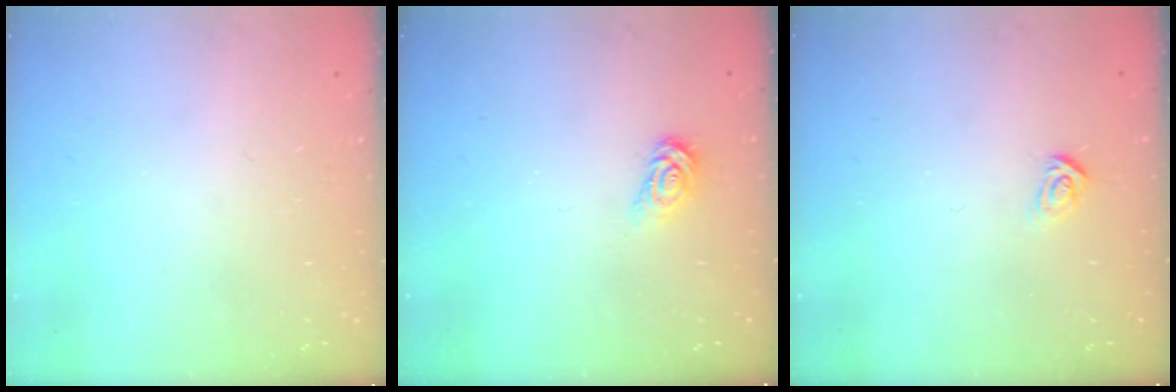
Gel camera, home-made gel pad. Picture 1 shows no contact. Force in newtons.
{"total": 3.2, "press": 3.2, "slide": 0.0}
{"total": 2.6, "press": 2.6, "slide": 0.3}